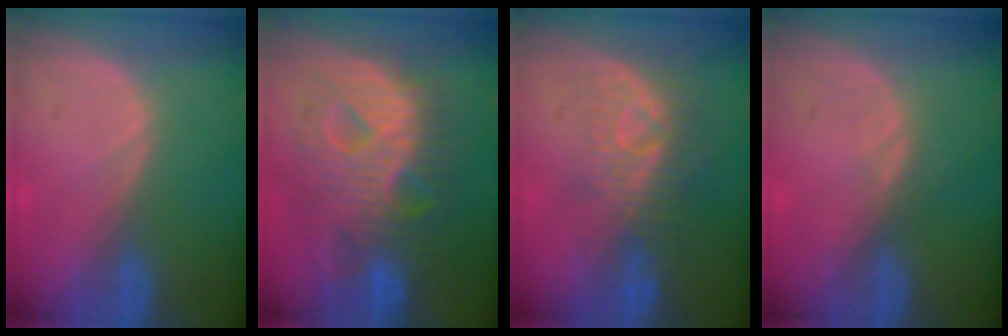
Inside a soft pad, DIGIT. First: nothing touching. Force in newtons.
{"total": 12.6, "press": 12.6, "slide": 1.2}
{"total": 8.2, "press": 7.5, "slide": 3.4}
{"total": 0.5, "press": 0.5, "slide": 0.1}